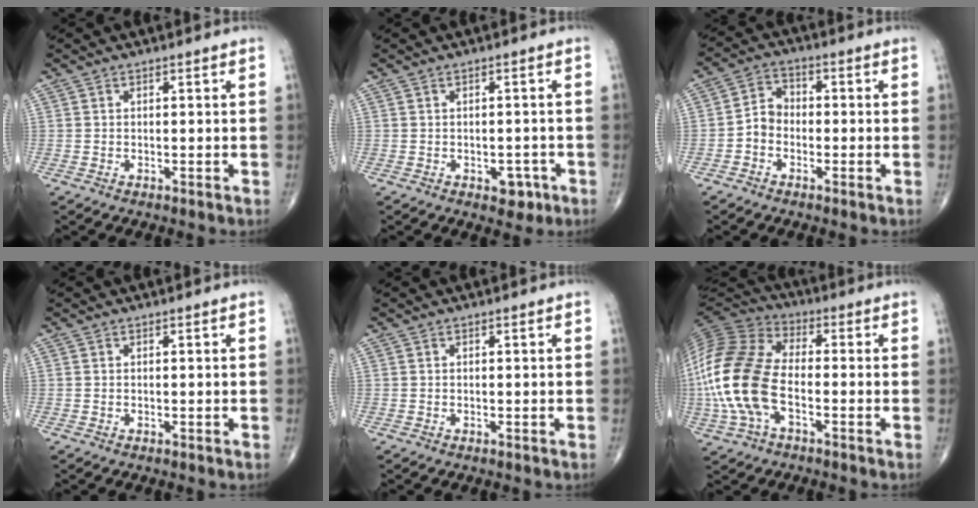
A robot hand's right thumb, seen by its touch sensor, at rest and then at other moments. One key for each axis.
{"total": 3.3, "fx": -1.4, "fy": 2.2, "fz": 2.0, "tx": -0.005, "ty": 0.006, "tz": -0.015}
{"total": 4.5, "fx": -1.4, "fy": 3.7, "fz": 2.2, "tx": -0.022, "ty": 0.022, "tz": -0.036}
{"total": 0.0}
{"total": 0.0}
{"total": 19.1, "fx": -3.6, "fy": 10.5, "fz": 15.5, "tx": -0.347, "ty": 0.022, "tz": -0.073}